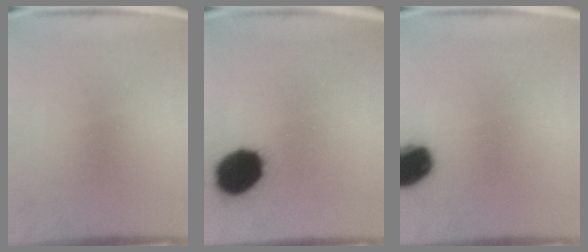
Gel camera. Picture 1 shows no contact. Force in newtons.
{"total": 14.7}
{"total": 10.6}